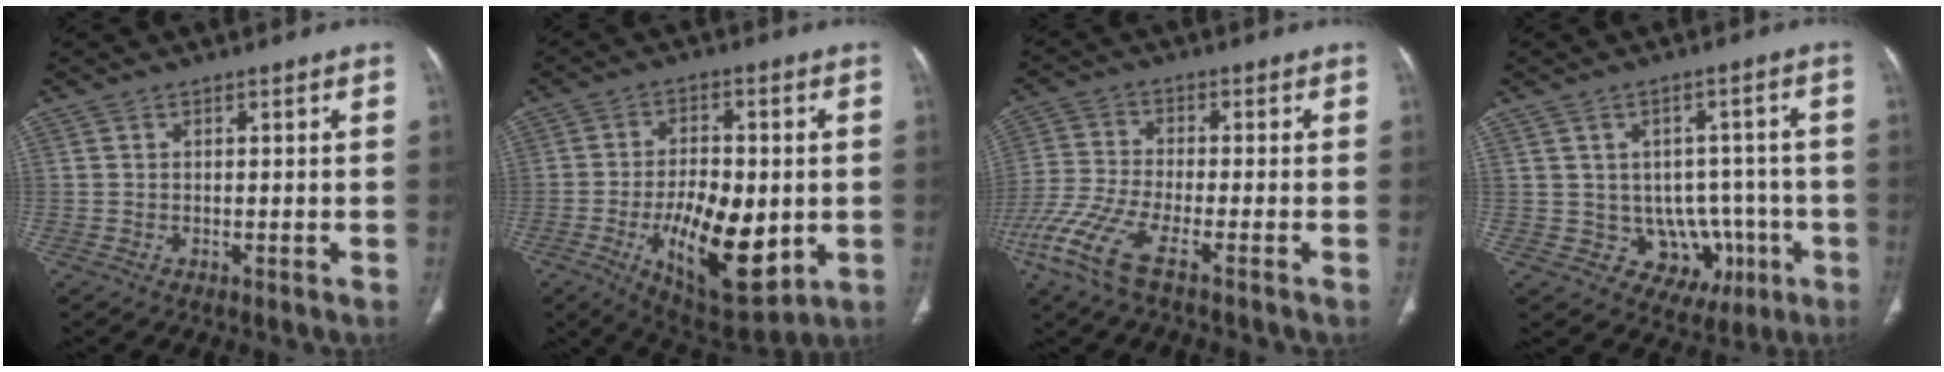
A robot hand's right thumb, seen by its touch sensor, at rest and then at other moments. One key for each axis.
{"total": 17.6, "fx": -3.6, "fy": 8.3, "fz": 15.1, "tx": -0.225, "ty": -0.004, "tz": -0.039}
{"total": 10.2, "fx": -6.0, "fy": 2.0, "fz": 8.0, "tx": -0.206, "ty": -0.003, "tz": -0.128}
{"total": 10.6, "fx": -2.2, "fy": 9.1, "fz": 4.9, "tx": -0.016, "ty": 0.025, "tz": -0.007}